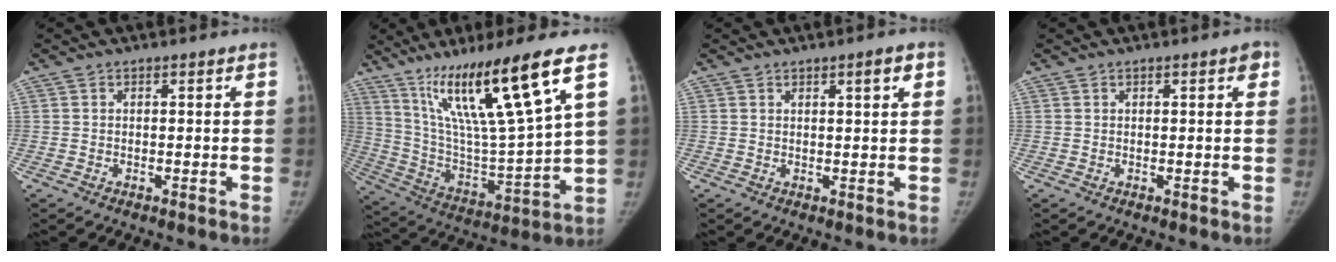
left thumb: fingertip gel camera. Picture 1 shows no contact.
{"total": 22.2, "force": [12.1, 1.7, 18.5], "torque": [-0.315, -0.051, 0.216]}
{"total": 2.4, "force": [1.1, 0.4, 2.1], "torque": [-0.025, -0.004, 0.016]}
{"total": 1.5, "force": [0.7, 0.5, 1.3], "torque": [-0.011, 0.001, 0.007]}